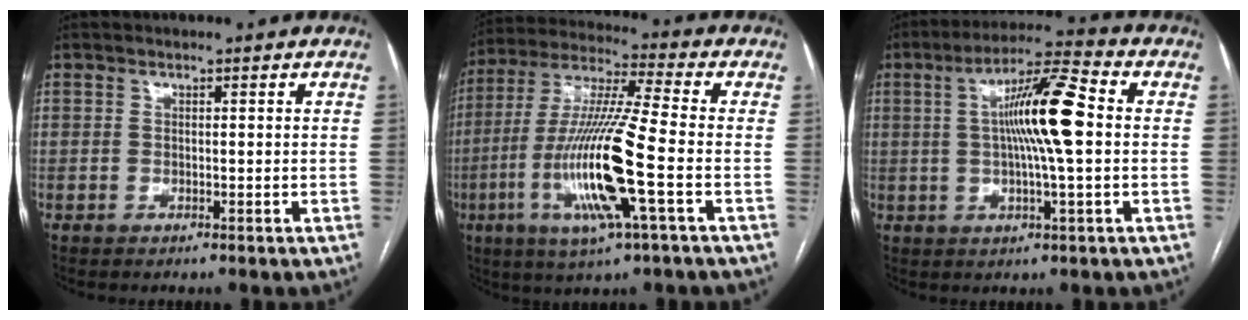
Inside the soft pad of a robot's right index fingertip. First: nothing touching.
{"total": 16.8, "force": [-4.7, 0.2, 16.1], "torque": [-0.334, -0.014, -0.093]}
{"total": 11.7, "force": [1.0, 0.6, 11.6], "torque": [-0.204, 0.014, 0.010]}